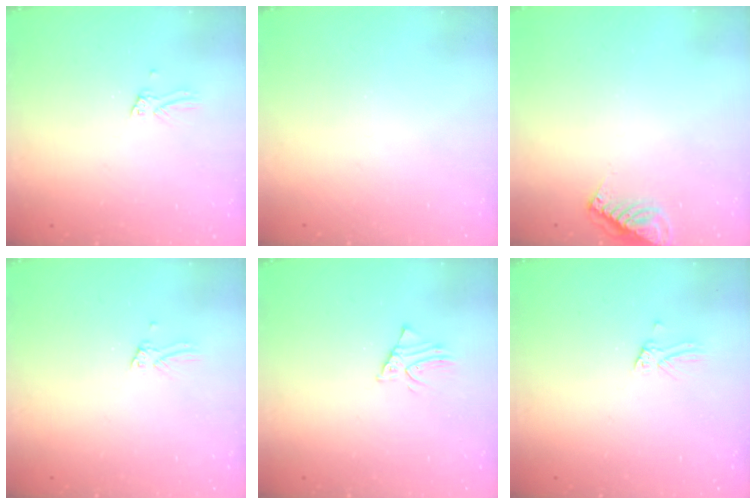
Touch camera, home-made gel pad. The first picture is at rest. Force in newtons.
{"total": 0.0}
{"total": 8.3, "press": 8.2, "slide": 0.6}
{"total": 0.0}
{"total": 1.7, "press": 1.7, "slide": 0.1}
{"total": 0.0}